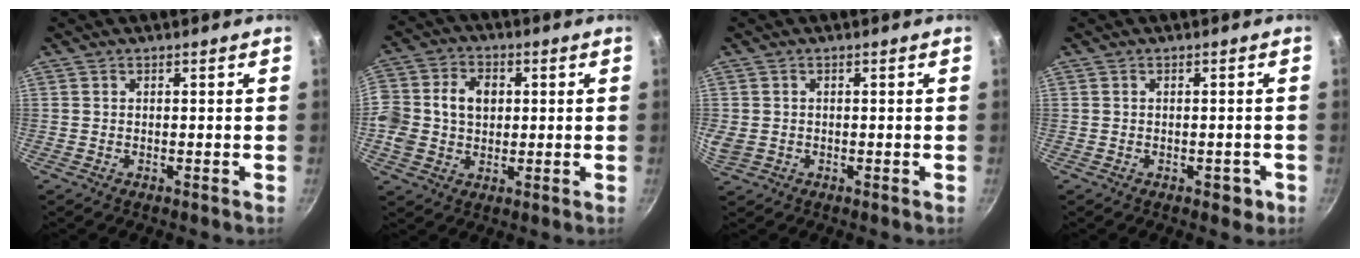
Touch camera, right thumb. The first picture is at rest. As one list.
[{"total": 14.6, "force": [1.2, 11.3, 9.3], "torque": [-0.194, 0.017, 0.025]}, {"total": 3.1, "force": [-0.3, 2.5, 1.7], "torque": [-0.045, 0.002, 0.000]}, {"total": 2.1, "force": [-1.0, 1.3, 1.3], "torque": [-0.004, 0.006, -0.009]}]